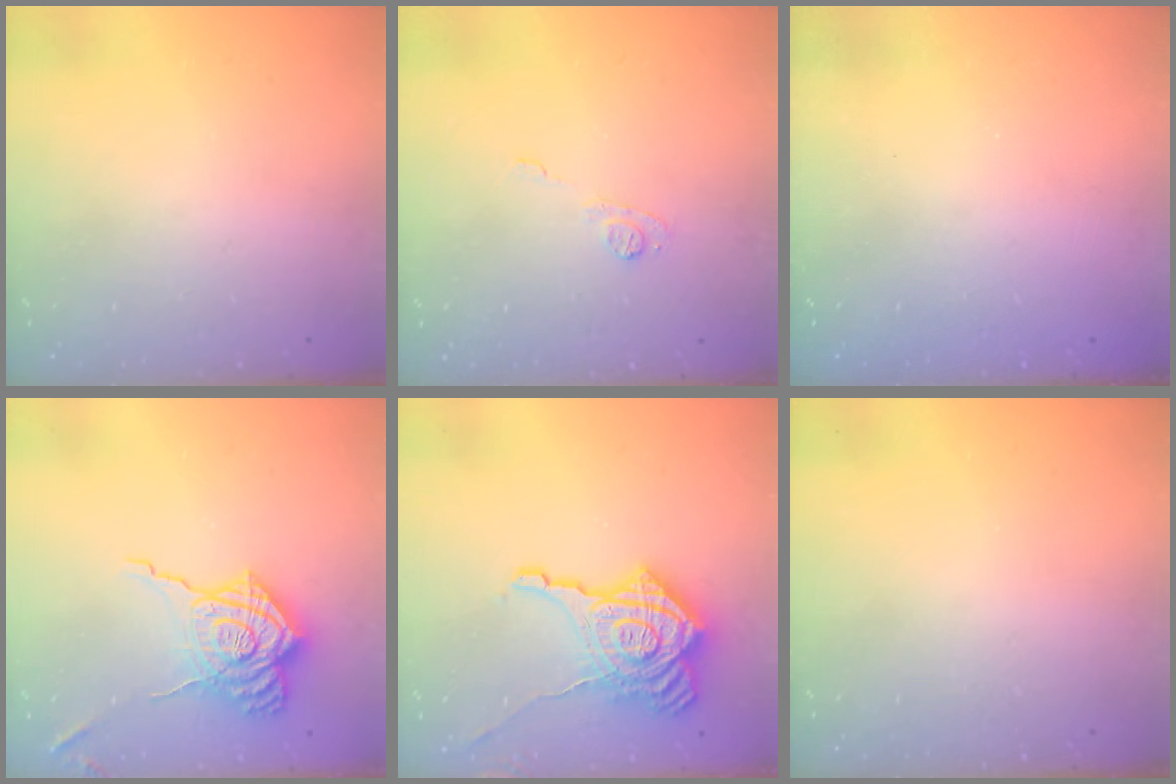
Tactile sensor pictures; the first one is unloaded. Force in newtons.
{"total": 5.7, "press": 5.7, "slide": 0.6}
{"total": 2.5, "press": 2.4, "slide": 0.8}
{"total": 18.8, "press": 18.8, "slide": 1.1}
{"total": 24.3, "press": 24.2, "slide": 1.8}
{"total": 0.0}